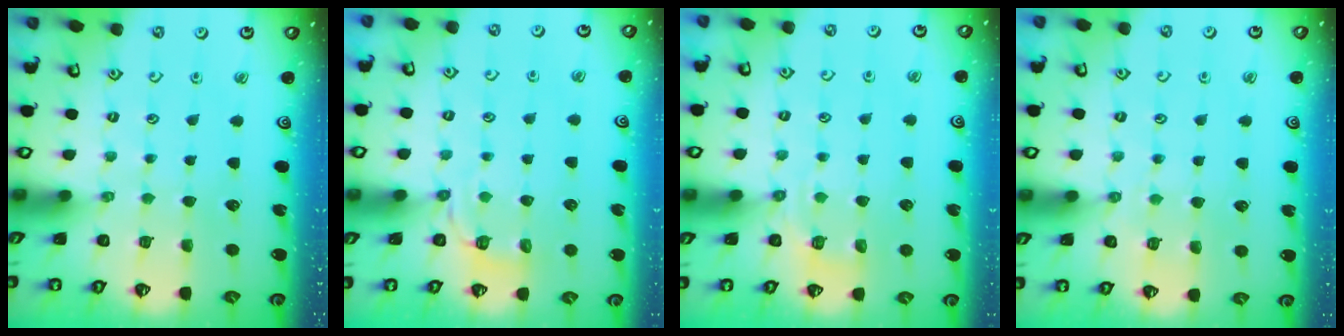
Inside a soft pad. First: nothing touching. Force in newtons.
{"total": 3.8, "press": 3.3, "slide": 2.0}
{"total": 4.6, "press": 4.3, "slide": 1.6}
{"total": 2.5, "press": 2.5, "slide": 0.4}